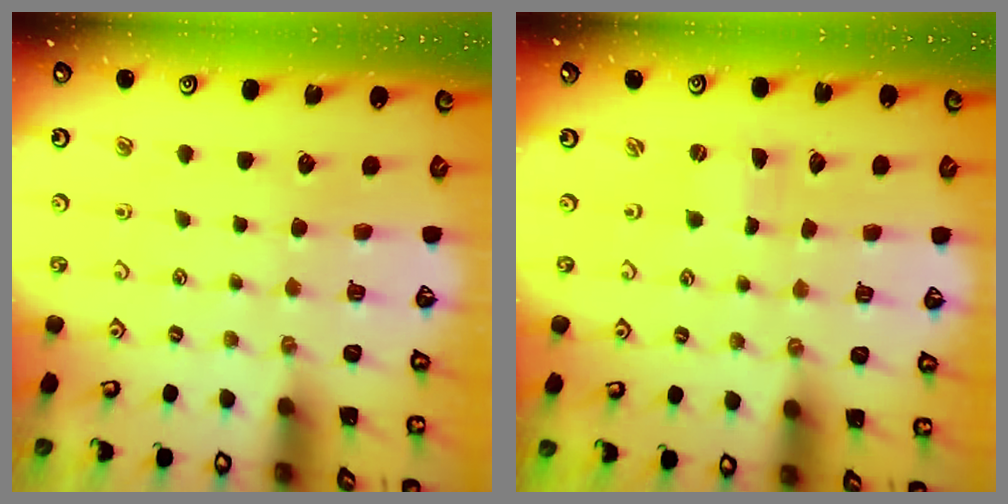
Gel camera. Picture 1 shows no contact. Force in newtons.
{"total": 0.0}